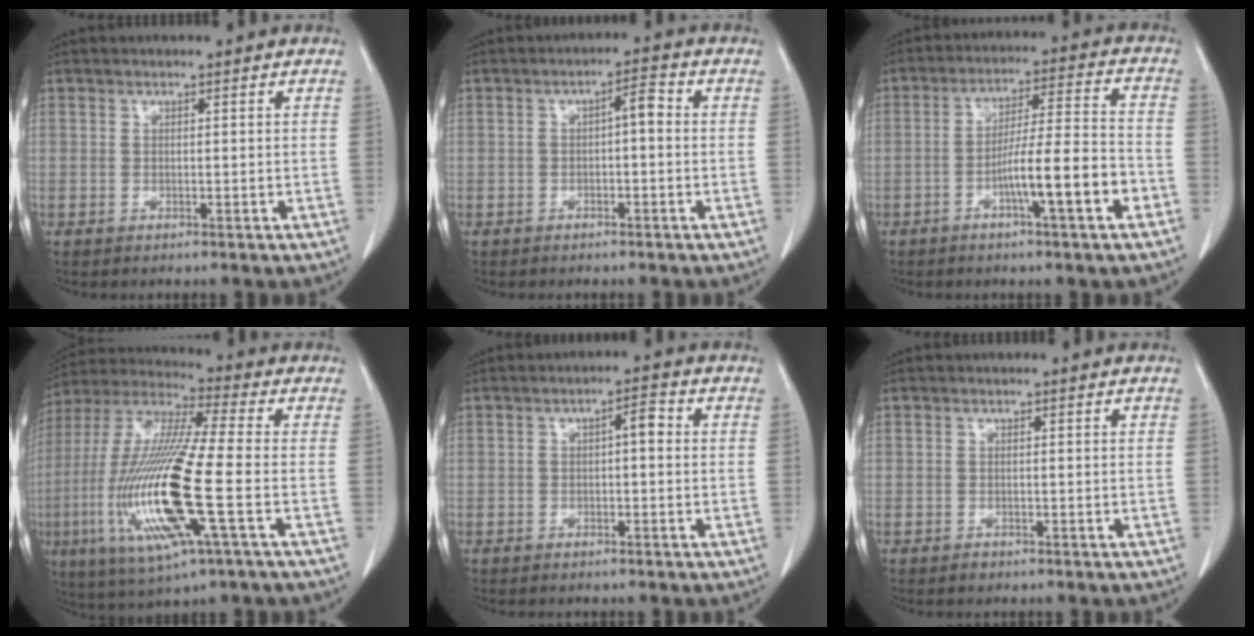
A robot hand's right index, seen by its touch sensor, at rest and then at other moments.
{"total": 3.0, "force": [-0.1, 0.9, 2.9], "torque": [-0.044, 0.015, -0.003]}
{"total": 10.6, "force": [-4.4, 0.2, 9.6], "torque": [-0.158, 0.009, -0.074]}
{"total": 20.4, "force": [-4.8, 1.7, 19.8], "torque": [-0.431, -0.022, -0.092]}
{"total": 2.7, "force": [0.1, 0.9, 2.5], "torque": [-0.037, 0.014, 0.000]}
{"total": 0.7, "force": [-0.5, 0.5, 0.1], "torque": [-0.002, 0.001, -0.009]}